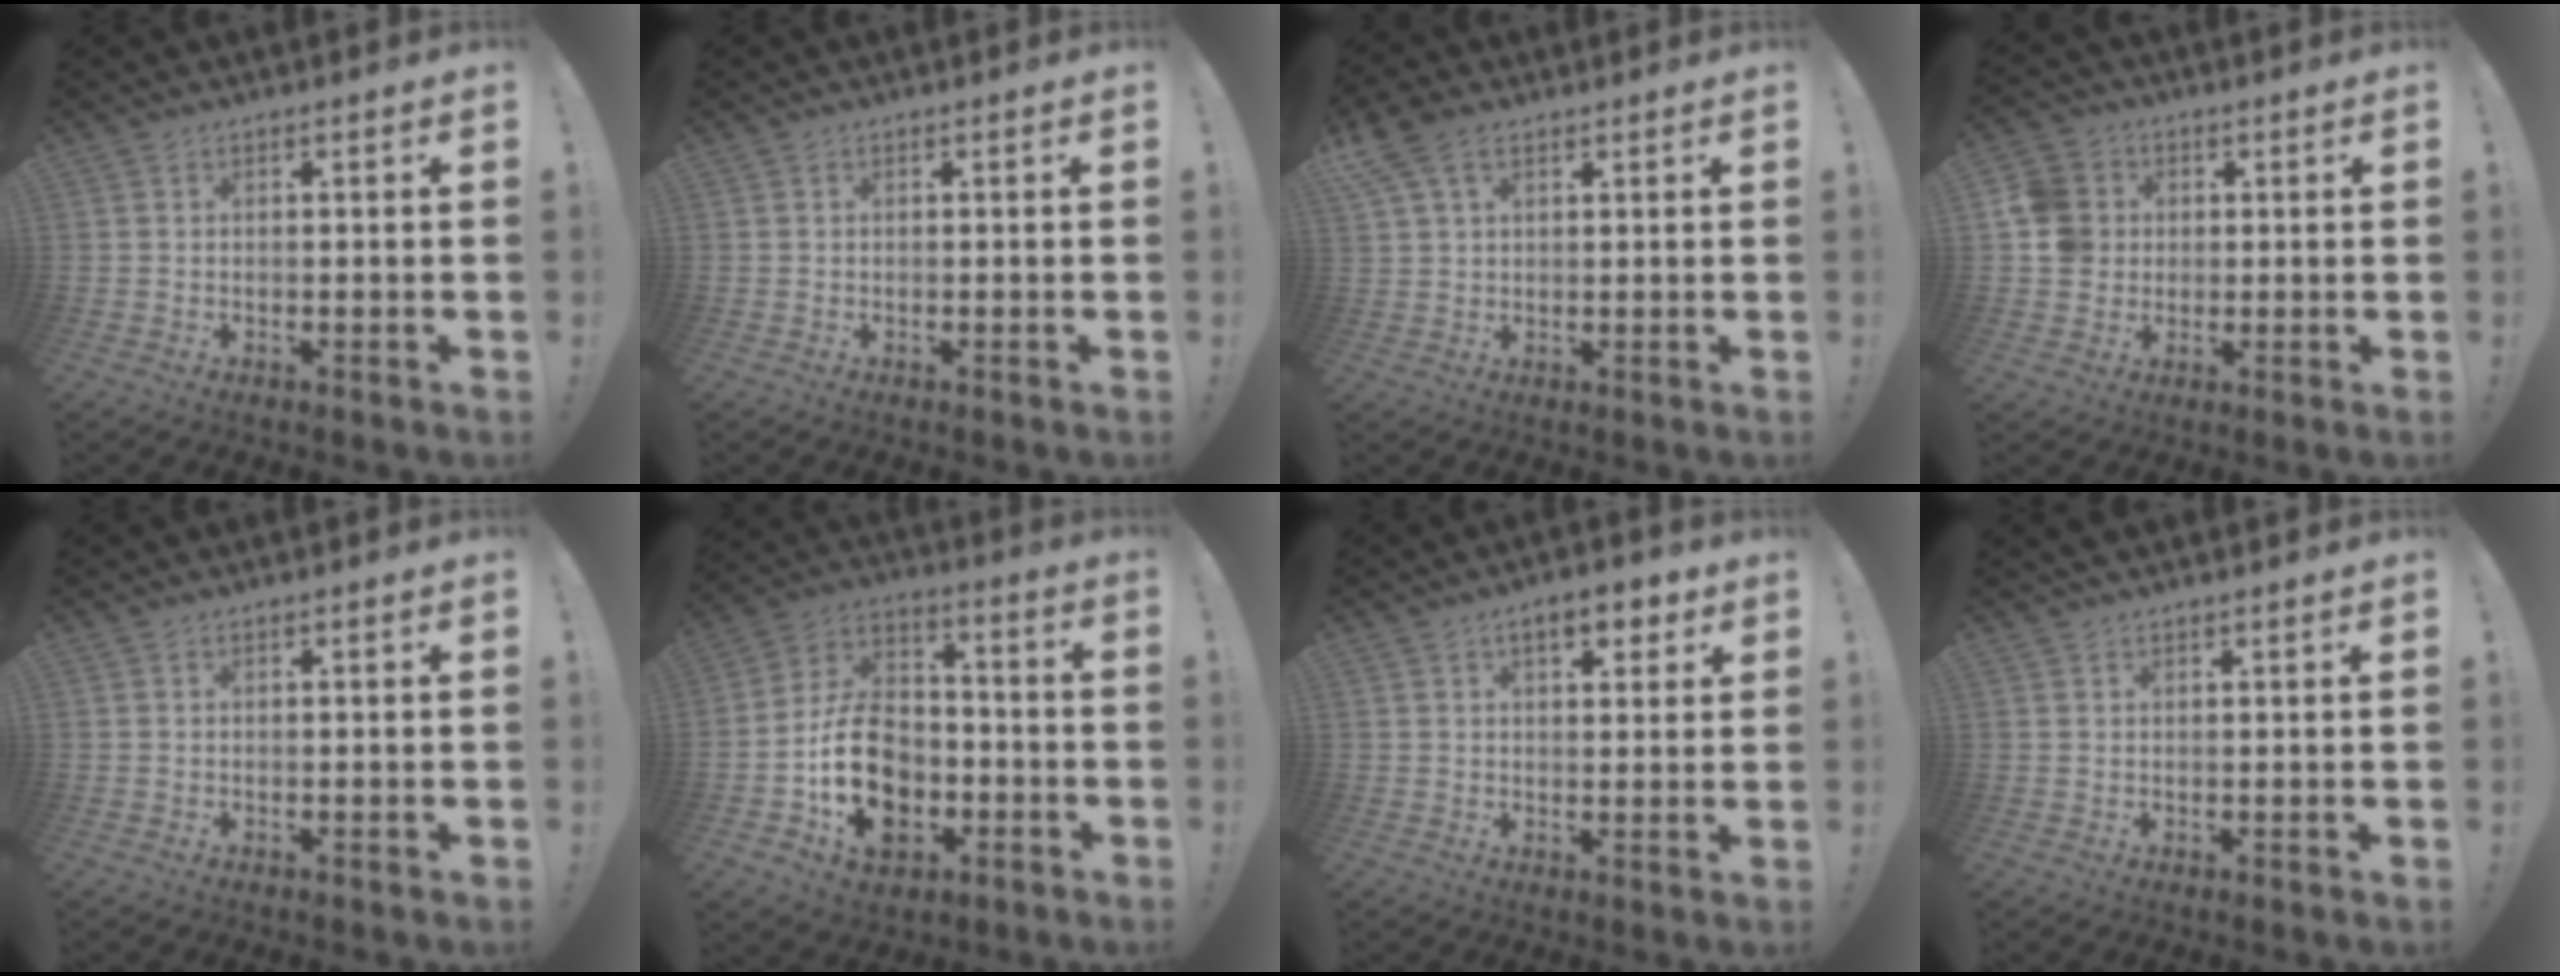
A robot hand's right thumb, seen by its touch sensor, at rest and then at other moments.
{"total": 0.0}
{"total": 7.7, "force": [4.1, 4.6, 4.7], "torque": [-0.097, -0.004, 0.082]}
{"total": 9.1, "force": [0.8, 8.5, 3.2], "torque": [-0.062, 0.005, 0.018]}
{"total": 0.0}
{"total": 18.8, "force": [-6.0, 13.8, 11.3], "torque": [-0.179, 0.045, -0.093]}
{"total": 6.7, "force": [3.7, 3.0, 4.8], "torque": [-0.059, -0.009, 0.060]}
{"total": 1.4, "force": [1.2, -0.1, 0.6], "torque": [-0.004, -0.004, 0.020]}